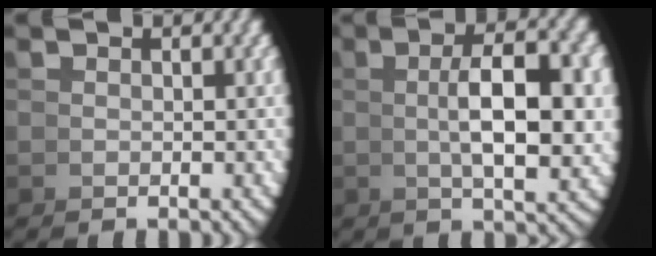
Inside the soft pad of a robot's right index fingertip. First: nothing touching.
{"total": 7.4, "force": [1.6, 2.3, 6.9], "torque": [-0.082, 0.016, 0.021]}